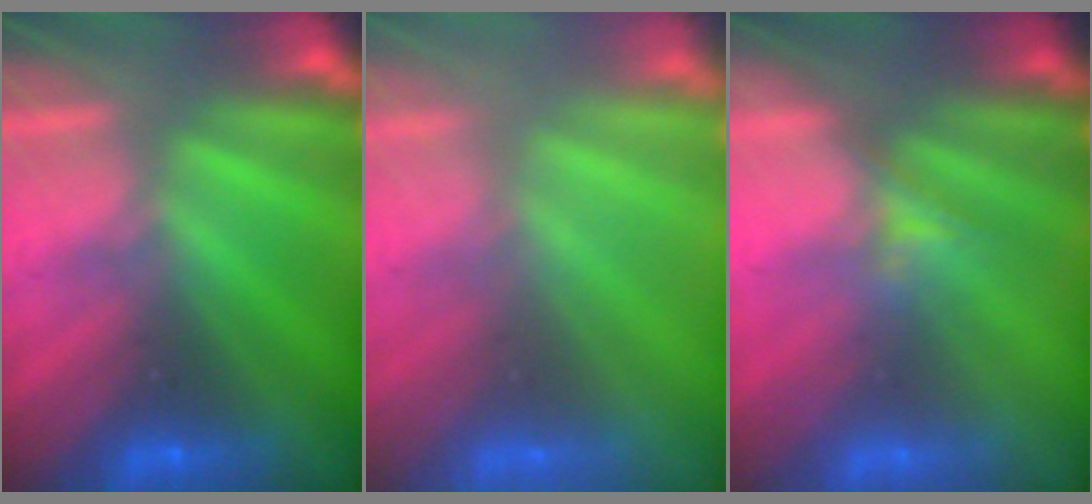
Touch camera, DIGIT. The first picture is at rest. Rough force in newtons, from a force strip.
{"total": 3.3}
{"total": 1.8}